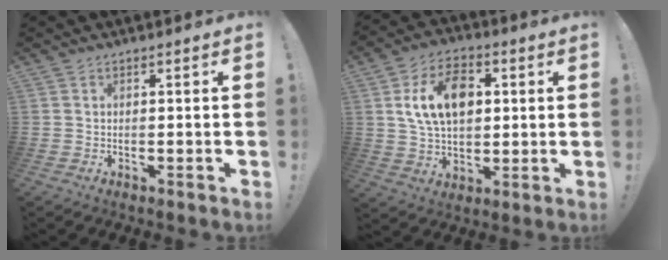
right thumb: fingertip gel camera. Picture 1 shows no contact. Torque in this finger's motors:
{"motor_torque": [0.38, 0.49, -0.02, 0.01, 0.00]}